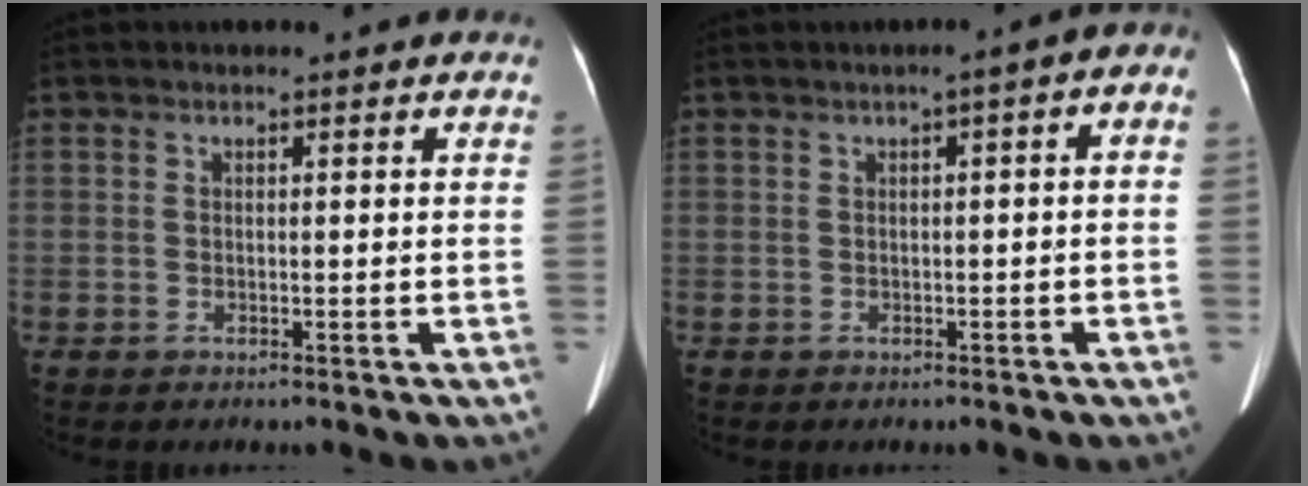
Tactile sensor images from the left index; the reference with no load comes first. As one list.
[{"total": 3.8, "force": [0.2, 1.2, 3.6], "torque": [-0.041, 0.025, -0.006]}]